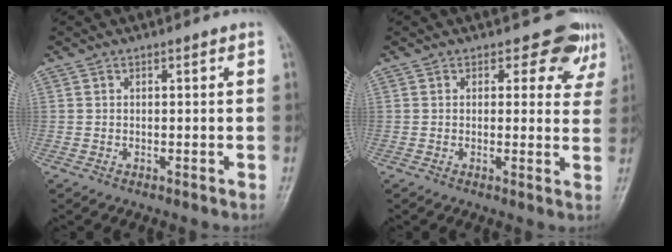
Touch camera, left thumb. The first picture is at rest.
{"total": 6.2, "force": [4.4, 3.8, 2.3], "torque": [0.007, -0.025, 0.035]}